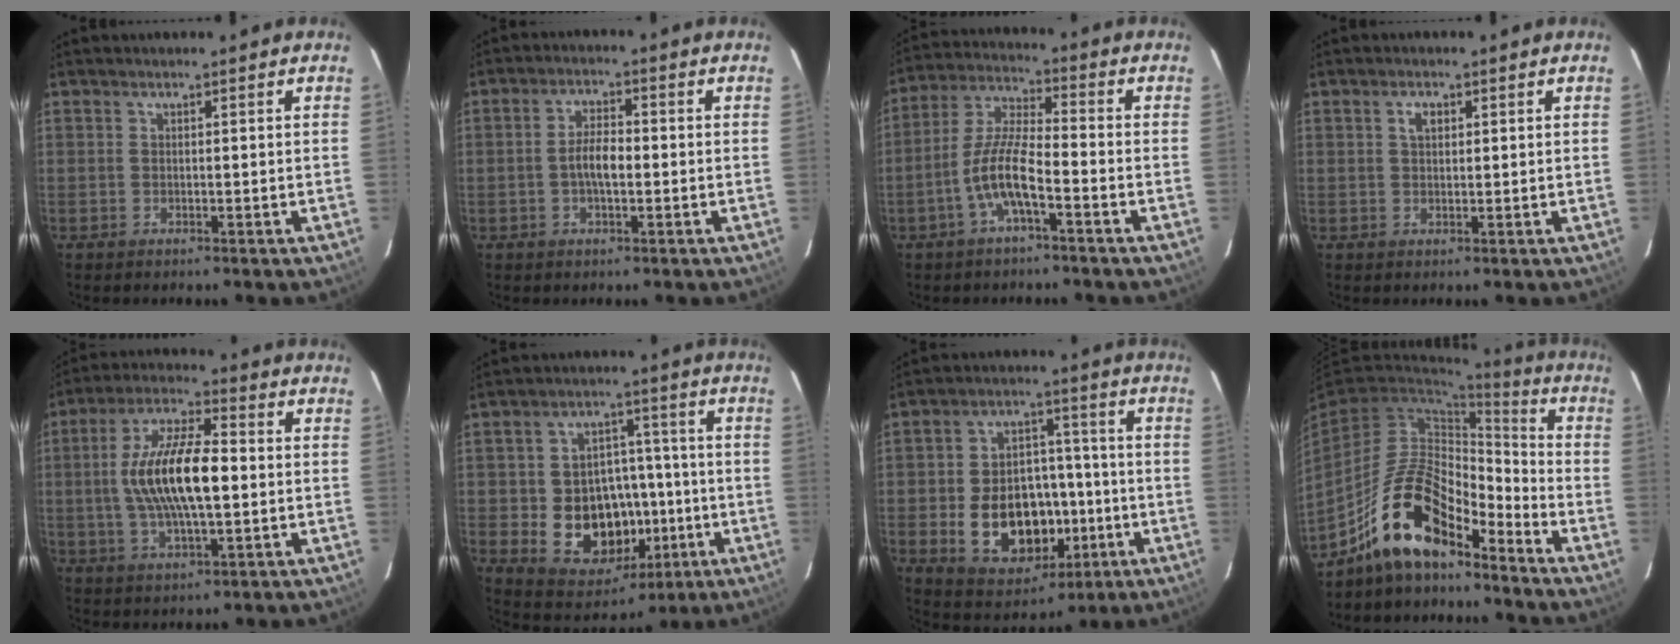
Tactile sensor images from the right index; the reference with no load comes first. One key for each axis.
{"total": 4.5, "fx": -0.8, "fy": 1.7, "fz": 4.1, "tx": -0.080, "ty": 0.008, "tz": -0.015}
{"total": 8.8, "fx": -4.0, "fy": 1.7, "fz": 7.7, "tx": -0.167, "ty": 0.006, "tz": -0.079}
{"total": 2.3, "fx": 0.8, "fy": 1.4, "fz": 1.6, "tx": -0.027, "ty": 0.006, "tz": 0.014}
{"total": 15.2, "fx": 0.0, "fy": 5.0, "fz": 14.3, "tx": -0.277, "ty": 0.010, "tz": -0.001}
{"total": 16.1, "fx": -3.5, "fy": 12.7, "fz": 9.3, "tx": -0.196, "ty": 0.015, "tz": -0.029}
{"total": 16.7, "fx": -4.0, "fy": 11.7, "fz": 11.3, "tx": -0.228, "ty": 0.018, "tz": -0.038}
{"total": 14.3, "fx": -10.8, "fy": 5.1, "fz": 7.9, "tx": -0.155, "ty": 0.021, "tz": -0.200}